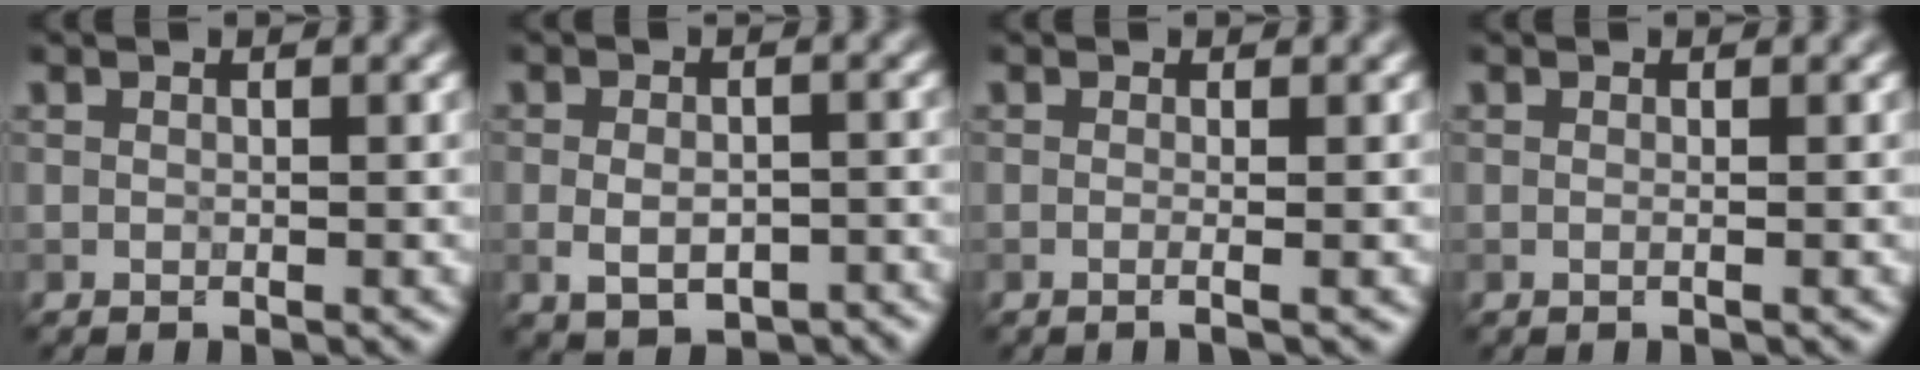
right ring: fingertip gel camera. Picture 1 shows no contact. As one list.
[{"total": 4.9, "force": [-1.8, 2.8, 3.5], "torque": [-0.053, -0.003, -0.024]}, {"total": 2.2, "force": [0.3, 1.1, 1.8], "torque": [-0.003, -0.004, -0.023]}, {"total": 0.9, "force": [0.2, 0.4, 0.7], "torque": [-0.005, -0.013, -0.010]}]